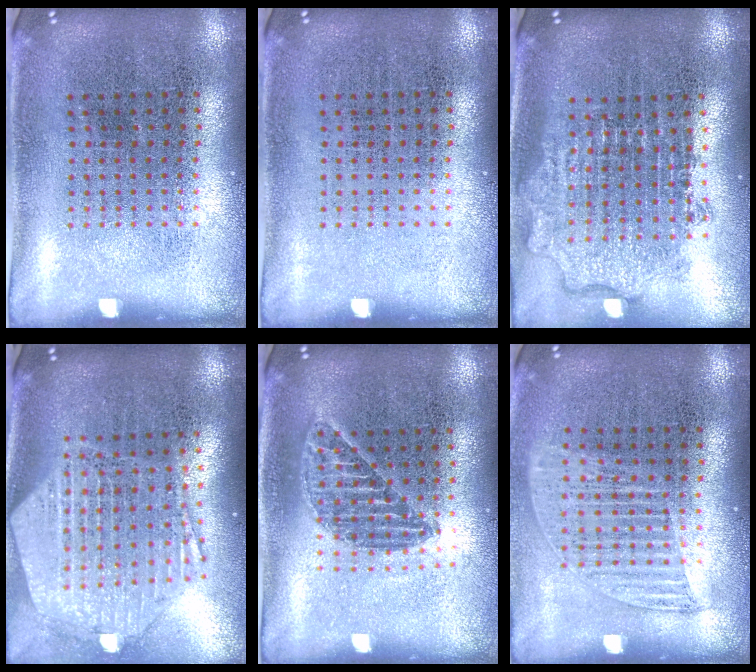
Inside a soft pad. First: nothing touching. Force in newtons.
{"total": 0.0}
{"total": 1.9, "press": 1.5, "slide": 1.2}
{"total": 2.7, "press": 2.2, "slide": 1.5}
{"total": 1.2, "press": 1.1, "slide": 0.4}
{"total": 1.2, "press": 1.1, "slide": 0.5}